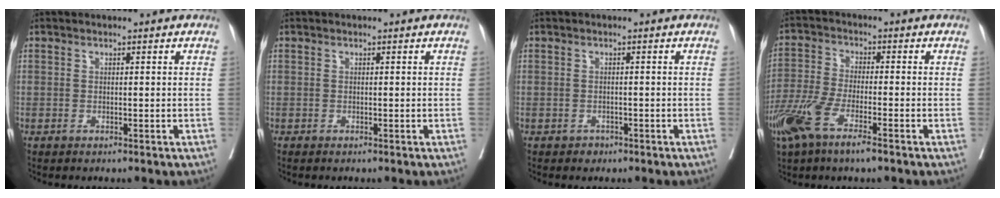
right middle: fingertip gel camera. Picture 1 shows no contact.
{"total": 0.0}
{"total": 1.0, "force": [-0.7, 0.7, 0.1], "torque": [-0.001, 0.002, -0.010]}
{"total": 8.8, "force": [-5.2, 1.7, 6.9], "torque": [-0.148, -0.018, -0.102]}